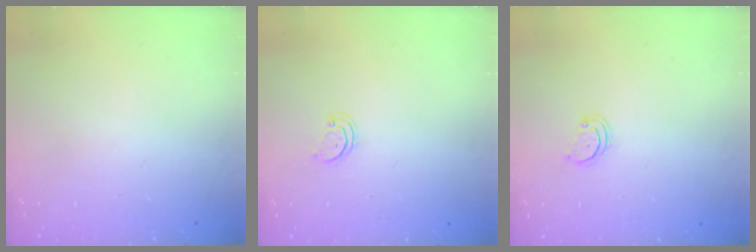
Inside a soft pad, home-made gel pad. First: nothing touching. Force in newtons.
{"total": 2.3, "press": 2.3, "slide": 0.1}
{"total": 2.6, "press": 2.6, "slide": 0.2}